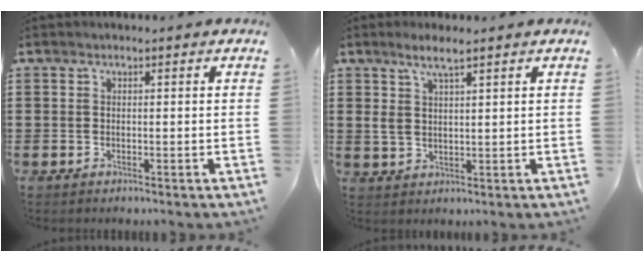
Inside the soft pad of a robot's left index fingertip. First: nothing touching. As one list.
[{"total": 4.2, "force": [2.2, 1.5, 3.3], "torque": [-0.069, 0.007, 0.038]}]